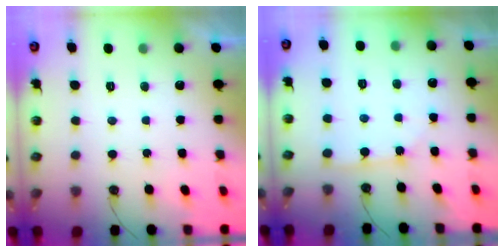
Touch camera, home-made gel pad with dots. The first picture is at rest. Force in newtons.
{"total": 2.8, "press": 2.8, "slide": 0.3}